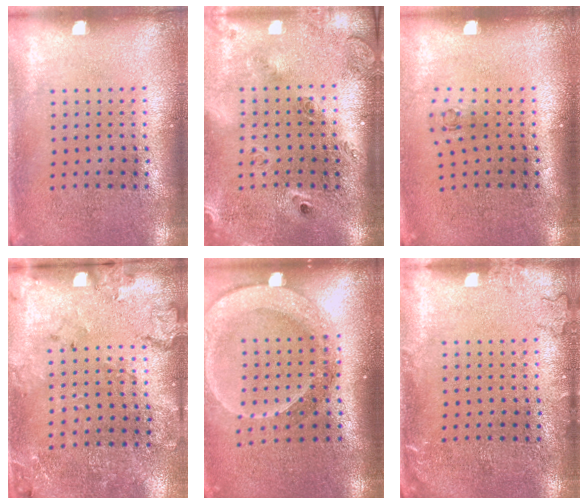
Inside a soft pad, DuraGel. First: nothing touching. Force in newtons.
{"total": 2.6, "press": 1.8, "slide": 1.8}
{"total": 0.6, "press": 0.3, "slide": 0.5}
{"total": 1.8, "press": 1.7, "slide": 0.7}
{"total": 2.4, "press": 1.9, "slide": 1.4}
{"total": 1.2, "press": 1.2, "slide": 0.3}